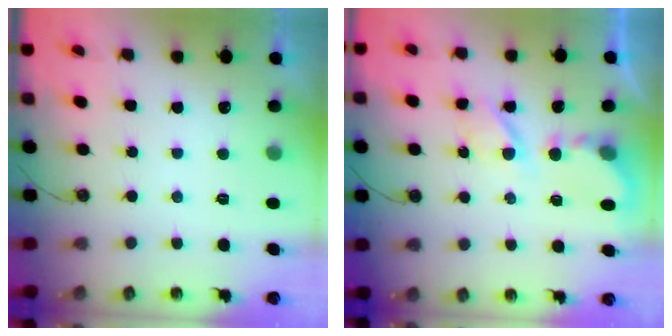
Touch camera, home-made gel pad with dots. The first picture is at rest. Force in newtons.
{"total": 6.7, "press": 6.7, "slide": 0.6}